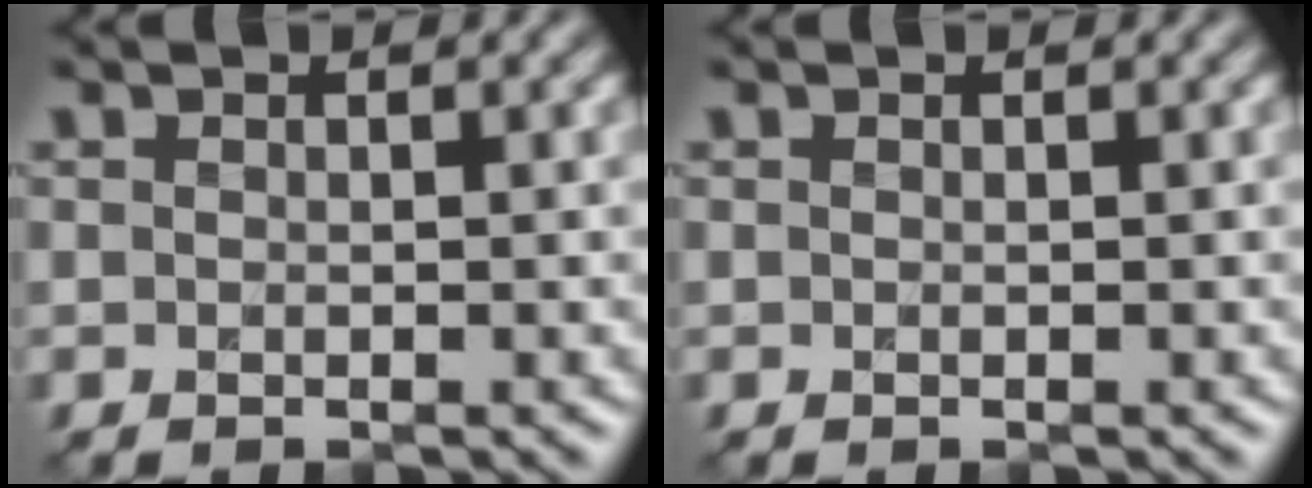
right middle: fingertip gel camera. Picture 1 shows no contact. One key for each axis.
{"total": 0.0}